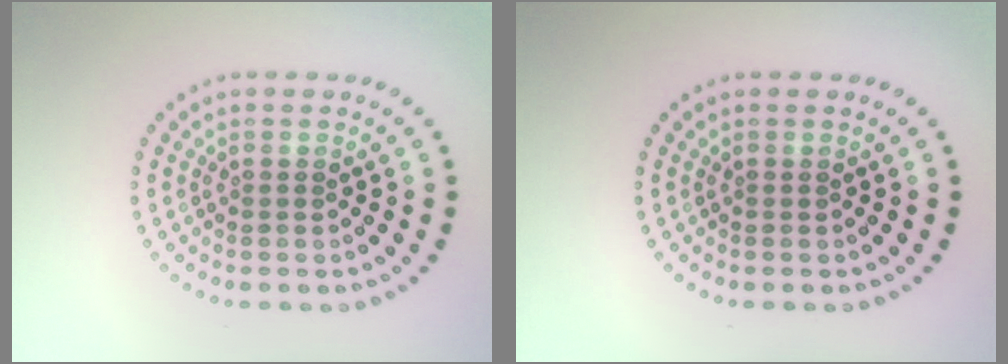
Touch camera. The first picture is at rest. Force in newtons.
{"total": 0.0}